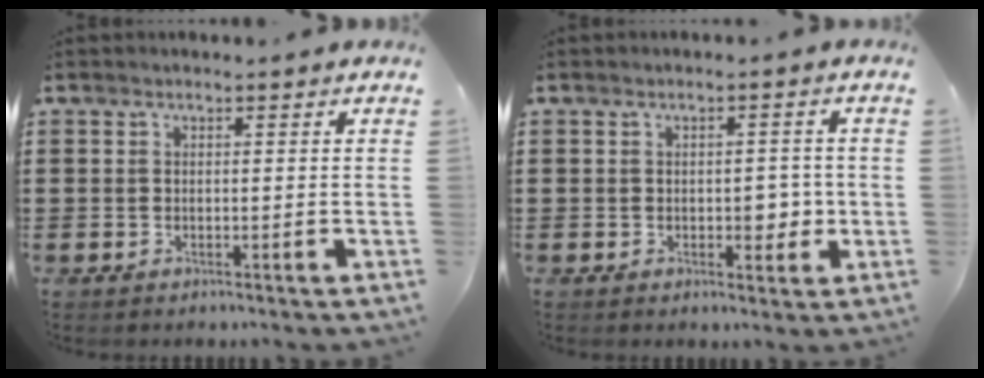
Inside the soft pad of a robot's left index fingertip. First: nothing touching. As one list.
[{"total": 3.5, "force": [-0.4, 2.2, 2.8], "torque": [-0.030, -0.005, -0.014]}]